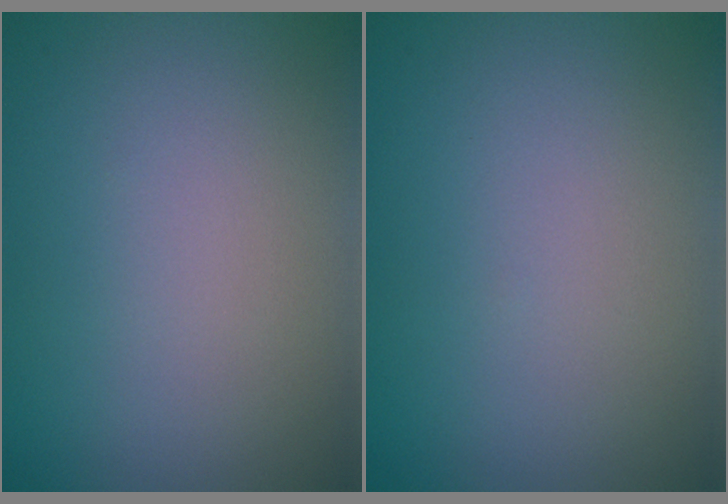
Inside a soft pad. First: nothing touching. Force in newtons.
{"total": 0.0}